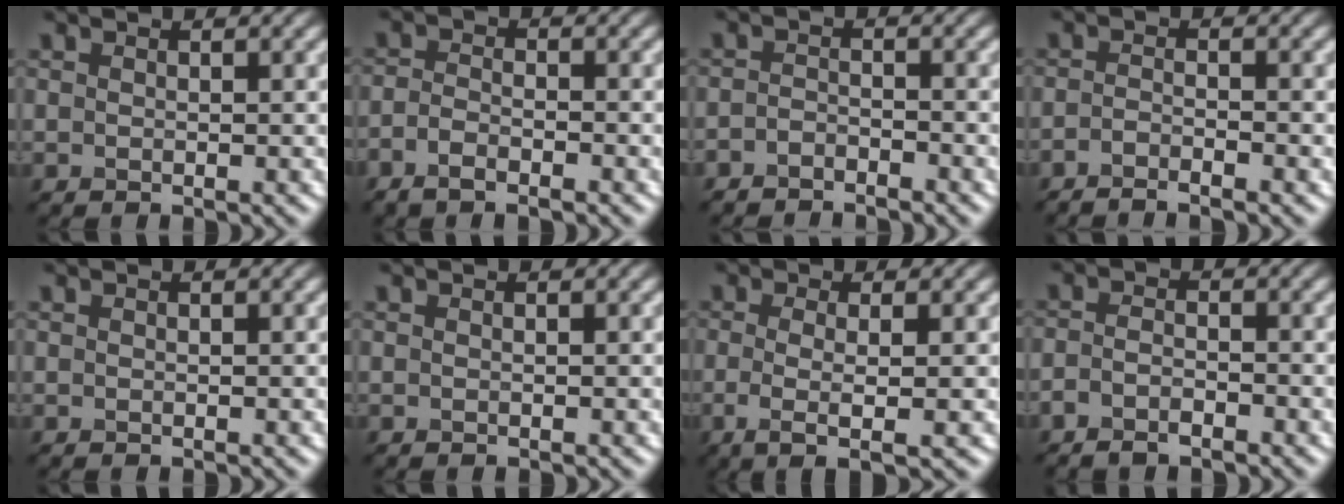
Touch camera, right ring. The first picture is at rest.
{"total": 2.4, "force": [-1.6, 0.9, 1.6], "torque": [-0.033, -0.001, -0.038]}
{"total": 1.9, "force": [-1.8, 0.5, 0.4], "torque": [-0.007, -0.001, -0.038]}
{"total": 2.1, "force": [-1.6, 0.3, 1.4], "torque": [-0.025, -0.004, -0.037]}
{"total": 0.0}
{"total": 0.0}
{"total": 3.7, "force": [-0.4, 1.0, 3.5], "torque": [-0.061, -0.007, -0.009]}
{"total": 2.1, "force": [-1.6, 0.7, 1.1], "torque": [-0.024, -0.001, -0.037]}